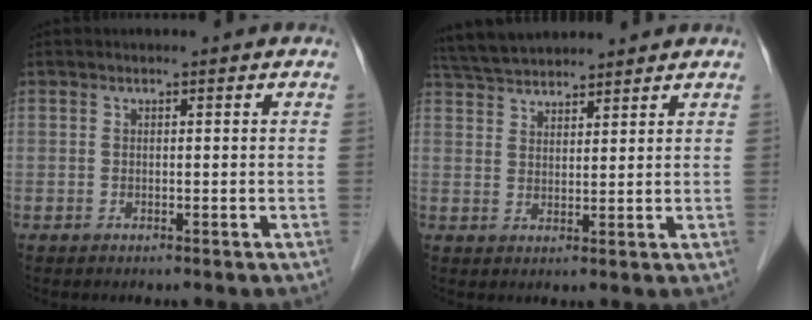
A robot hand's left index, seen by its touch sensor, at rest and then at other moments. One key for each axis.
{"total": 7.9, "fx": 7.4, "fy": 1.5, "fz": 2.4, "tx": -0.050, "ty": 0.034, "tz": 0.132}